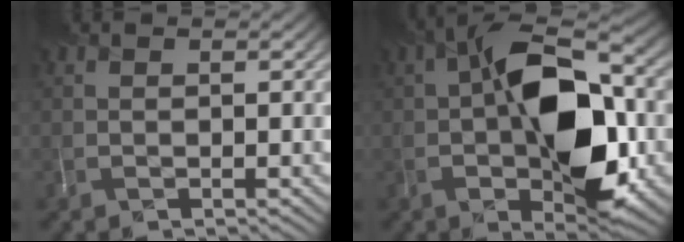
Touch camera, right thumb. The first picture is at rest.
{"total": 14.0, "force": [-1.8, 7.1, 12.0], "torque": [-0.195, 0.004, -0.031]}